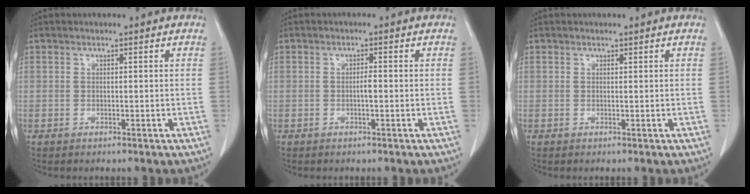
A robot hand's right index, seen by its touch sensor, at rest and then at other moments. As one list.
[{"total": 1.4, "force": [-0.2, 0.2, 1.4], "torque": [-0.025, 0.002, -0.005]}, {"total": 0.0}]